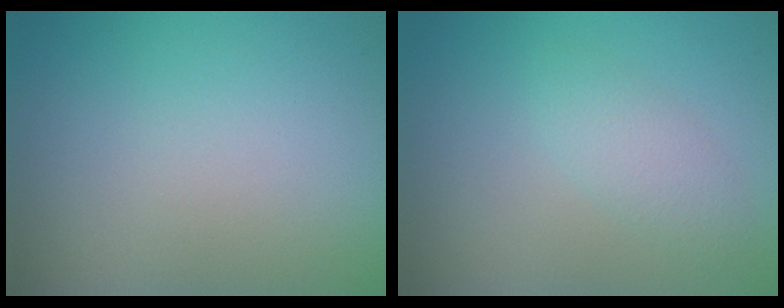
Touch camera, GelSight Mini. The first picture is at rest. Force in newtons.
{"total": 1.9, "press": 1.9, "slide": 0.0}